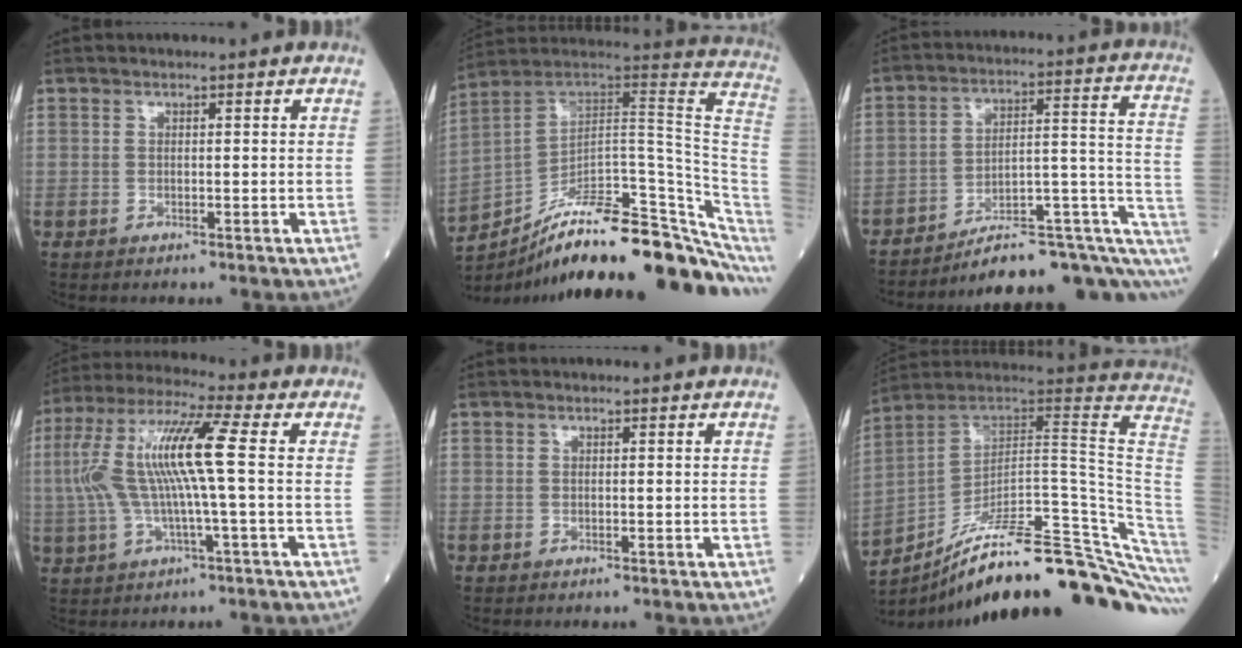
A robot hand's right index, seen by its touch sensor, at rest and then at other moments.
{"total": 24.8, "force": [-18.0, 4.3, 16.6], "torque": [-0.136, 0.053, -0.269]}
{"total": 17.4, "force": [-11.5, 4.2, 12.3], "torque": [-0.100, 0.075, -0.153]}
{"total": 13.4, "force": [0.7, 0.7, 13.4], "torque": [-0.281, 0.026, 0.004]}
{"total": 0.0}
{"total": 30.6, "force": [-21.6, 2.4, 21.5], "torque": [-0.177, 0.026, -0.313]}